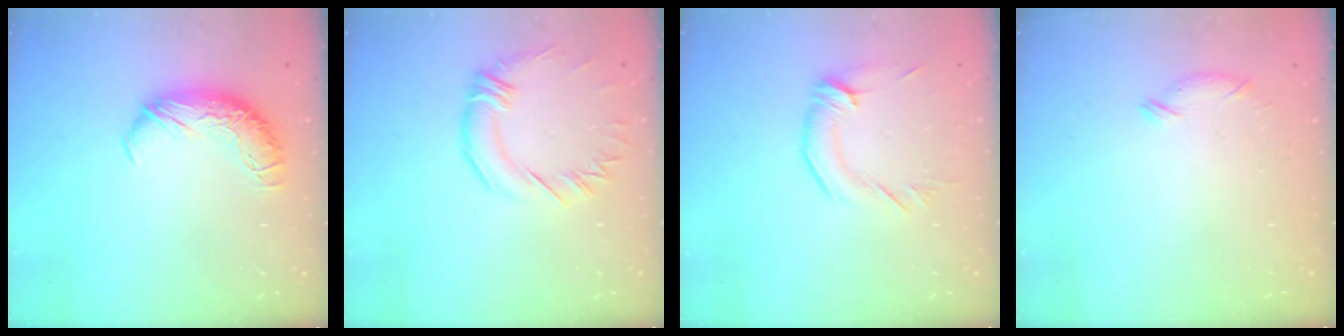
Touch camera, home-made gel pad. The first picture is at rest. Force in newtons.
{"total": 0.9, "press": 0.1, "slide": 0.9}
{"total": 0.9, "press": 0.7, "slide": 0.6}
{"total": 6.7, "press": 6.7, "slide": 0.7}